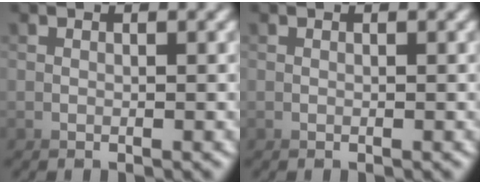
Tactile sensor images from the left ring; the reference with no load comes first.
{"total": 0.0}